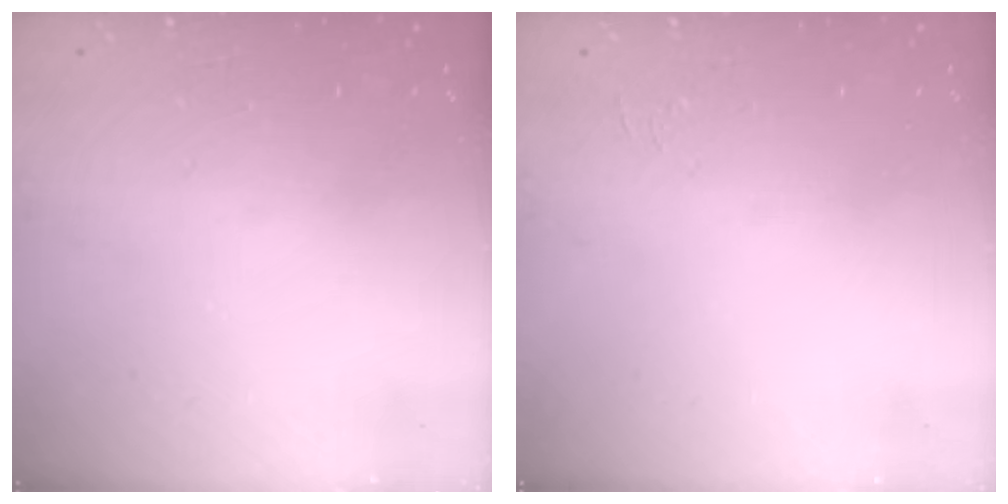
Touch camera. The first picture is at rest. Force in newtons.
{"total": 4.5, "press": 4.4, "slide": 0.9}